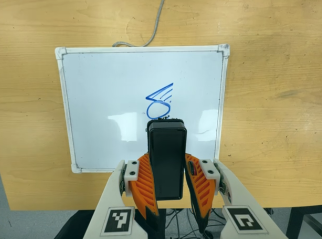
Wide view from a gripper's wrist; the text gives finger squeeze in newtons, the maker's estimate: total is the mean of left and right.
{"total": 7.0, "left": 5.4, "right": 8.6}